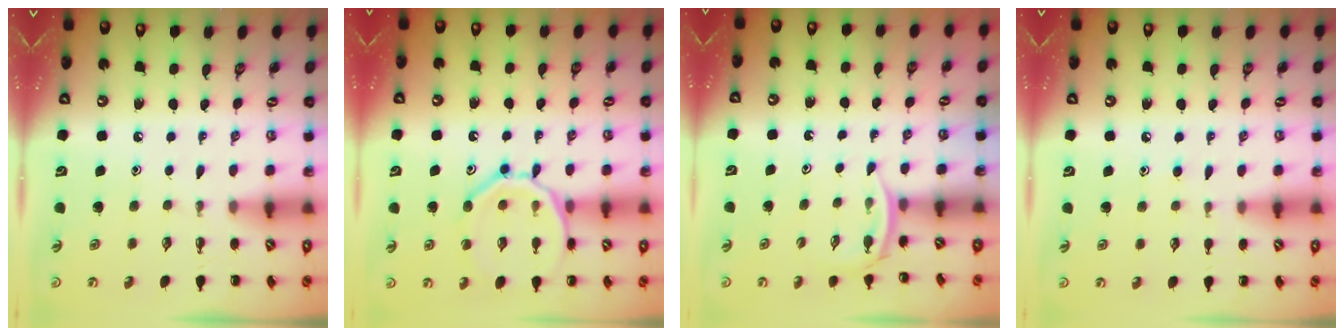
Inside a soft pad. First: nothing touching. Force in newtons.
{"total": 14.7, "press": 14.7, "slide": 1.1}
{"total": 2.6, "press": 2.5, "slide": 0.8}
{"total": 6.0, "press": 5.6, "slide": 2.1}